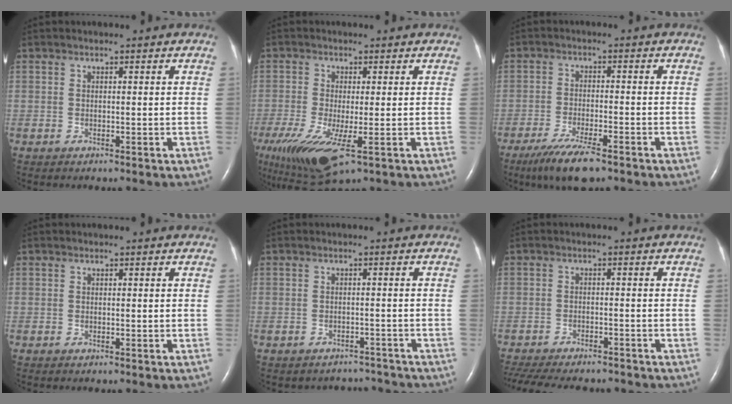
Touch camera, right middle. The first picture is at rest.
{"total": 12.1, "force": [-5.3, 3.8, 10.2], "torque": [-0.209, -0.037, -0.083]}
{"total": 8.1, "force": [-5.8, 1.2, 5.5], "torque": [-0.103, -0.020, -0.097]}
{"total": 0.0}
{"total": 4.3, "force": [-4.0, 1.4, -0.9], "torque": [0.010, 0.016, -0.050]}
{"total": 15.4, "force": [-13.4, 4.3, 6.3], "torque": [-0.155, -0.018, -0.185]}